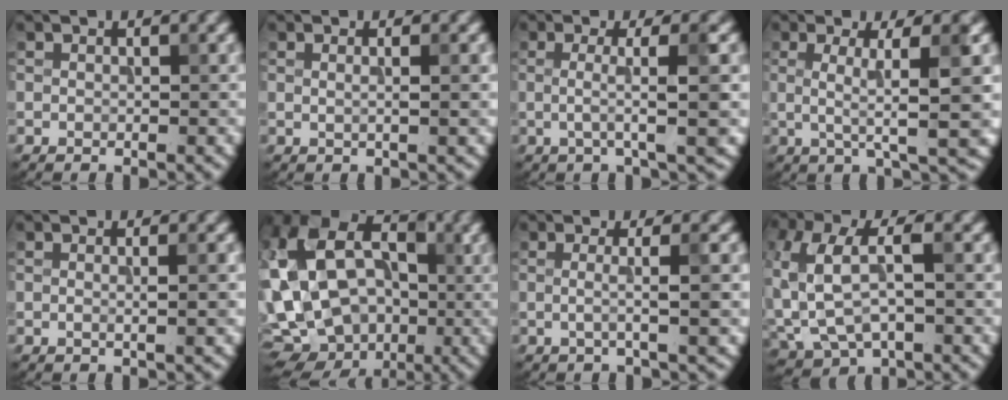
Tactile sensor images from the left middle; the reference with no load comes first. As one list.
[{"total": 1.3, "force": [0.2, 0.2, 1.2], "torque": [-0.020, -0.001, 0.001]}, {"total": 4.0, "force": [0.0, 0.6, 4.0], "torque": [-0.068, 0.001, -0.003]}, {"total": 5.7, "force": [0.5, 0.8, 5.6], "torque": [-0.089, 0.004, 0.008]}, {"total": 1.3, "force": [0.0, 0.1, 1.3], "torque": [-0.023, -0.002, 0.002]}, {"total": 19.0, "force": [-1.5, 15.4, 10.9], "torque": [-0.214, 0.033, -0.055]}, {"total": 2.6, "force": [0.0, 0.4, 2.6], "torque": [-0.046, 0.000, -0.007]}, {"total": 7.0, "force": [0.0, 4.3, 5.5], "torque": [-0.127, 0.002, 0.002]}]